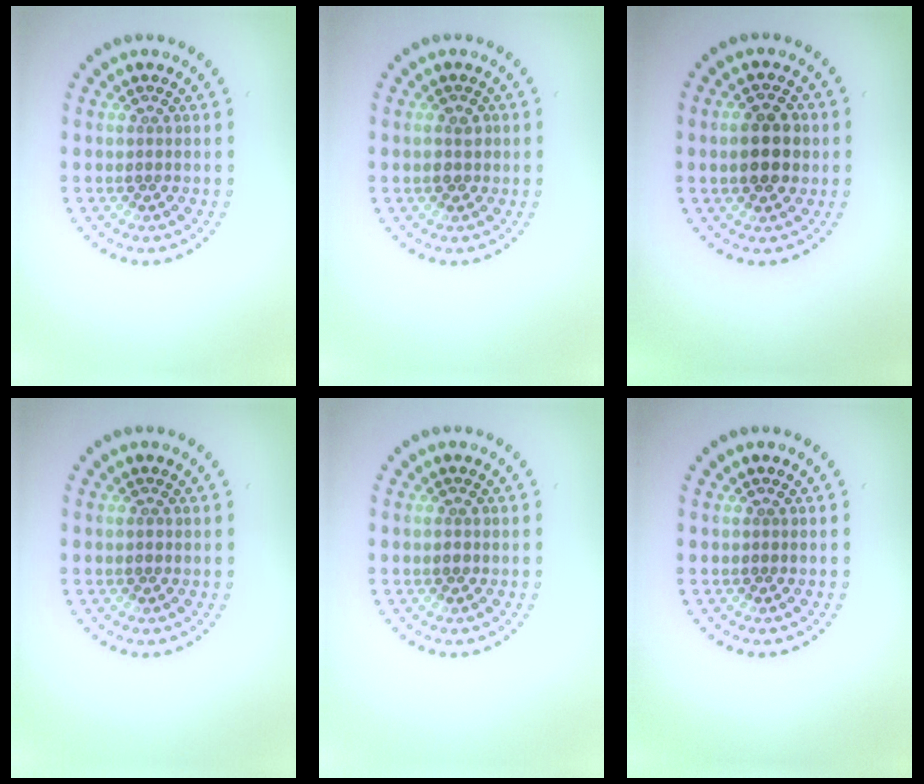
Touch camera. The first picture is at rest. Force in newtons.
{"total": 1.5, "press": 1.5, "slide": 0.1}
{"total": 4.7, "press": 4.7, "slide": 0.1}
{"total": 0.6, "press": 0.6, "slide": 0.1}
{"total": 0.9, "press": 0.8, "slide": 0.2}
{"total": 0.0}